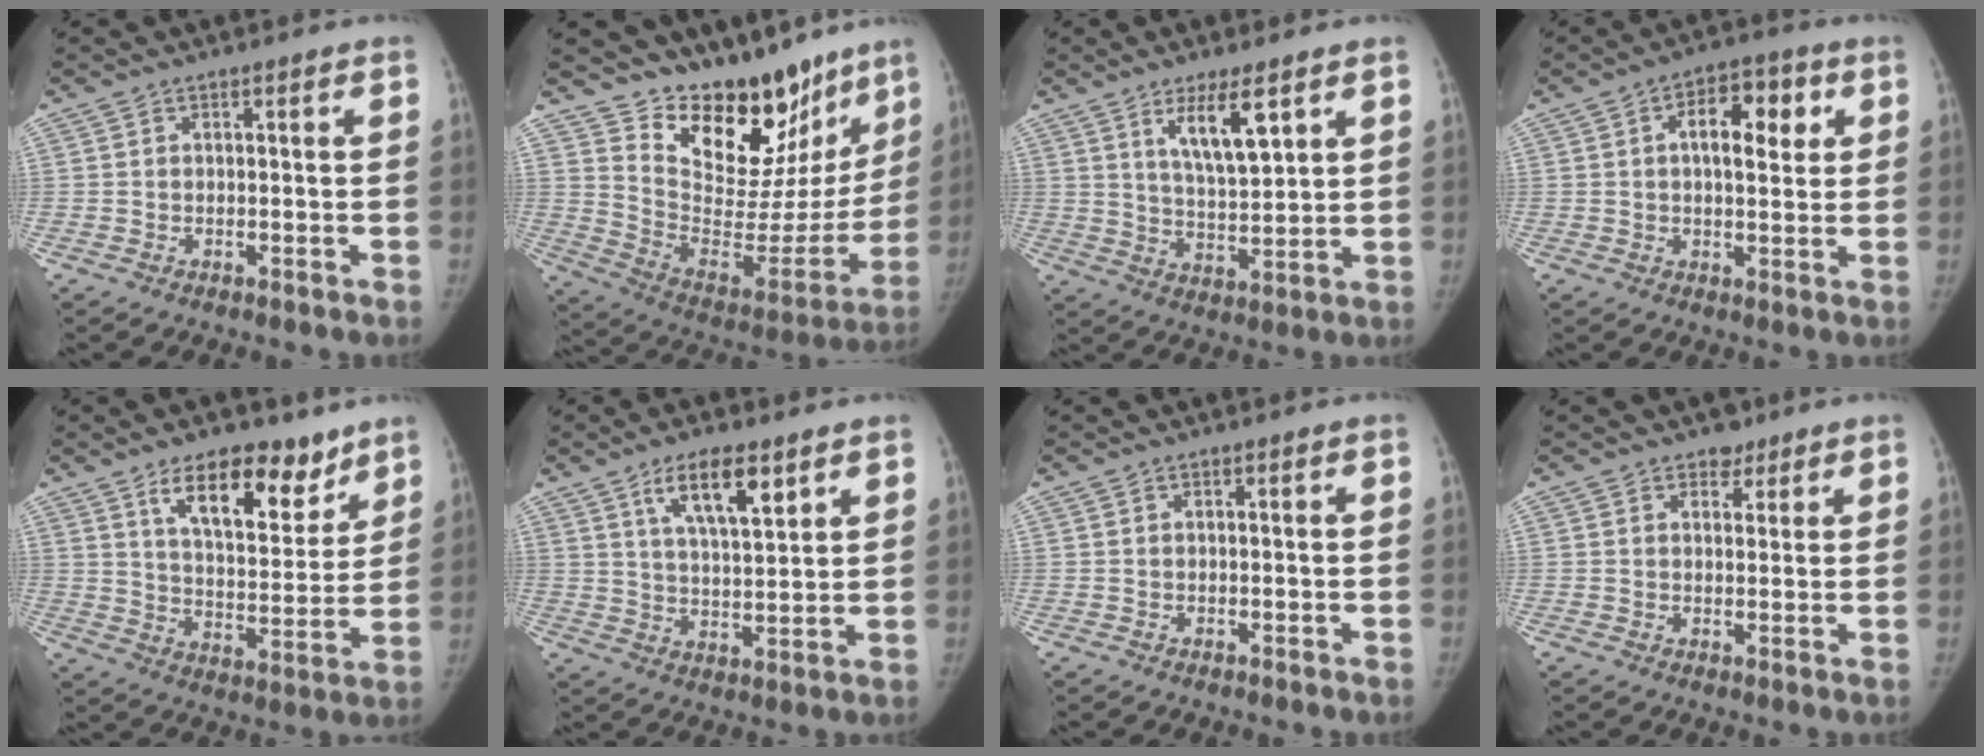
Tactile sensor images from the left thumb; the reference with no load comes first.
{"total": 24.7, "force": [19.2, 11.6, 10.3], "torque": [-0.102, -0.124, 0.290]}
{"total": 9.0, "force": [4.9, 2.5, 7.1], "torque": [-0.112, -0.037, 0.092]}
{"total": 9.6, "force": [2.5, 5.1, 7.8], "torque": [-0.084, 0.008, 0.031]}
{"total": 15.2, "force": [9.8, 7.2, 9.1], "torque": [-0.092, -0.066, 0.162]}
{"total": 10.0, "force": [5.7, 3.4, 7.5], "torque": [-0.116, -0.031, 0.104]}
{"total": 0.0}
{"total": 3.2, "force": [2.2, 2.1, 0.9], "torque": [0.009, -0.012, 0.029]}